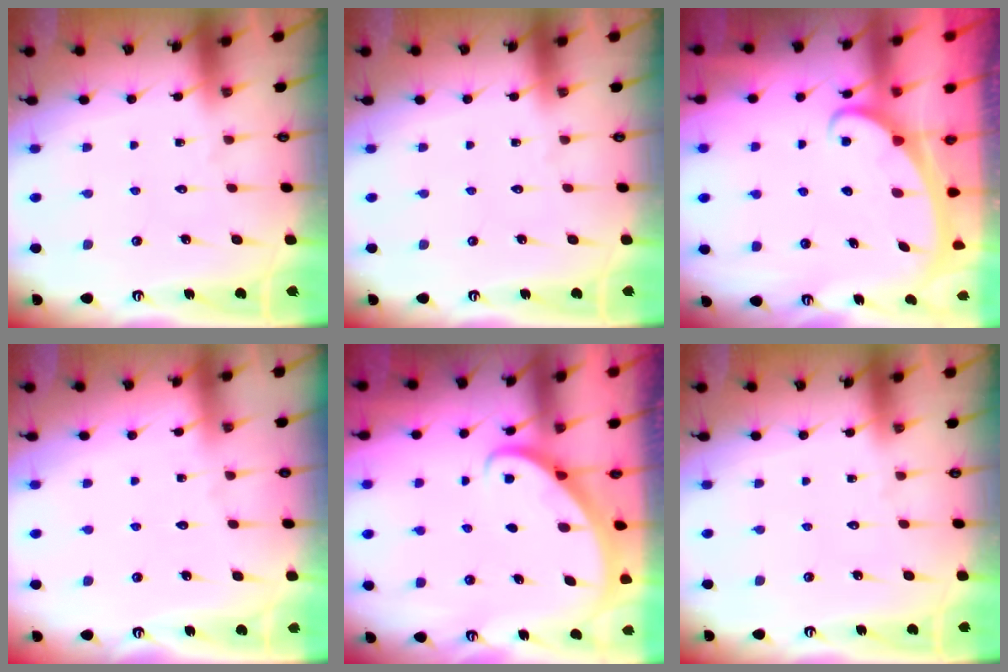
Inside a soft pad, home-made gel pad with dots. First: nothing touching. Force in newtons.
{"total": 0.0}
{"total": 2.3, "press": 2.3, "slide": 0.3}
{"total": 1.8, "press": 1.7, "slide": 0.2}
{"total": 2.7, "press": 2.7, "slide": 0.2}
{"total": 0.0}